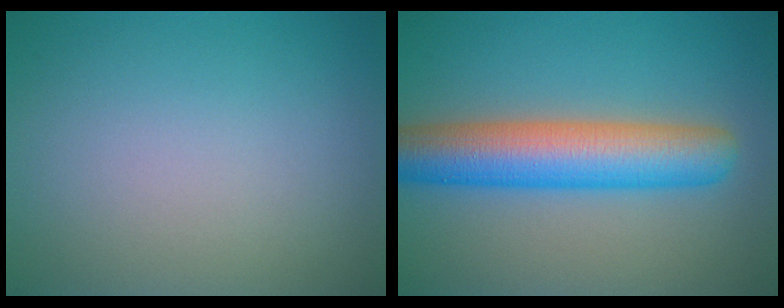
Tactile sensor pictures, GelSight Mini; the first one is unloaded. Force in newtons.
{"total": 8.1, "press": 8.1, "slide": 0.3}